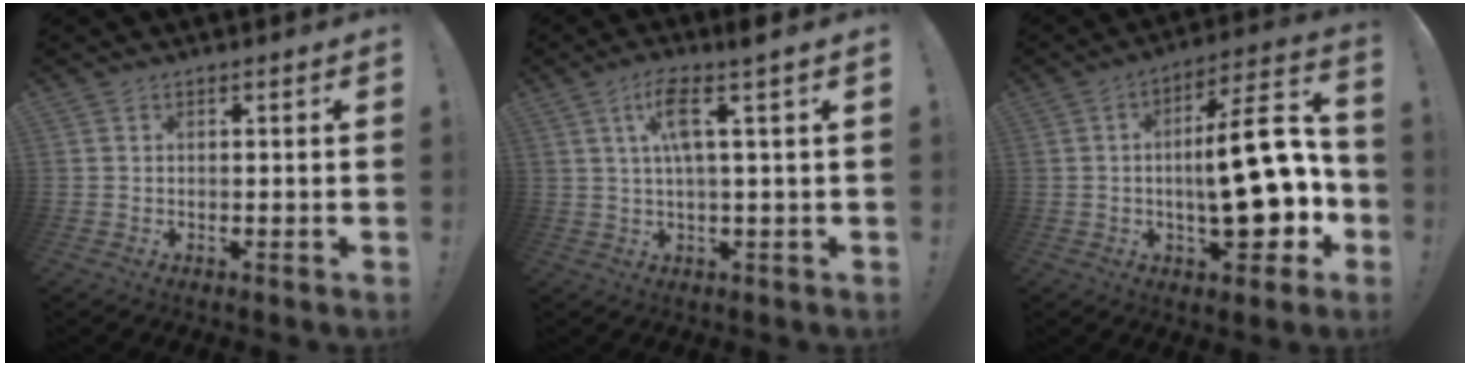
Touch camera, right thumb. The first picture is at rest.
{"total": 8.5, "force": [2.7, 0.5, 8.0], "torque": [-0.147, 0.000, 0.041]}
{"total": 21.7, "force": [-2.4, 7.9, 20.1], "torque": [-0.279, 0.013, -0.036]}